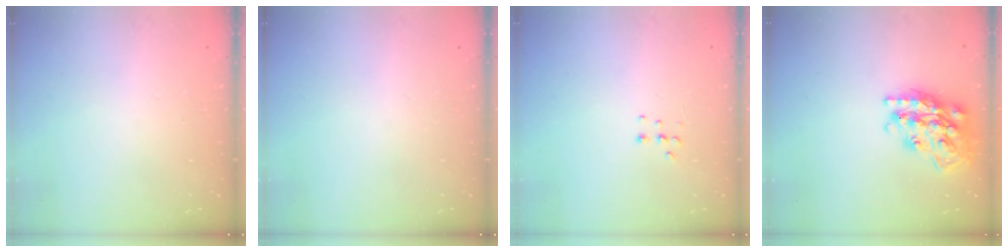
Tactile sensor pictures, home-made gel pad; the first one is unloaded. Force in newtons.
{"total": 0.0}
{"total": 5.7, "press": 5.6, "slide": 1.0}
{"total": 22.6, "press": 22.5, "slide": 1.7}